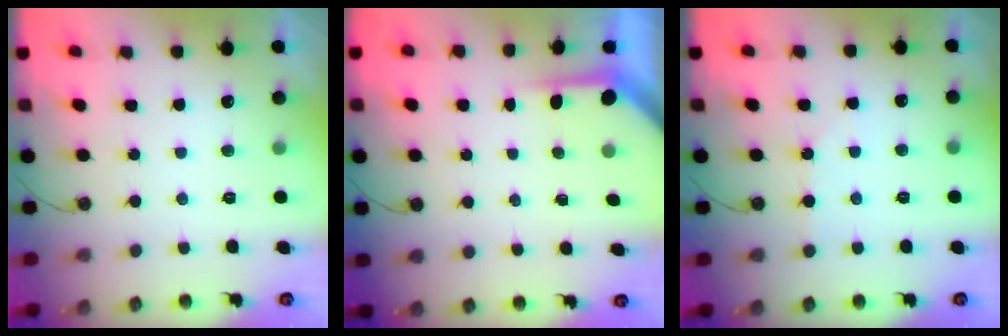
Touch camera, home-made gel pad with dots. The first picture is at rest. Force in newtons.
{"total": 3.7, "press": 3.7, "slide": 0.3}
{"total": 2.8, "press": 2.7, "slide": 0.5}